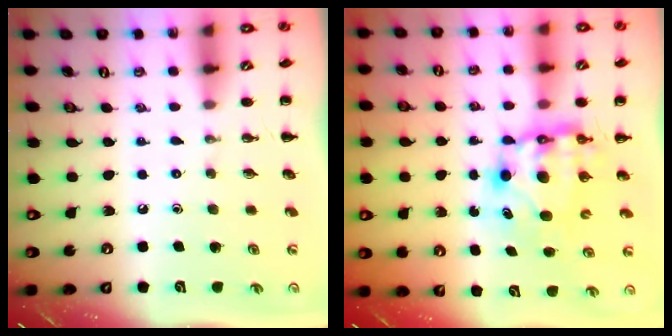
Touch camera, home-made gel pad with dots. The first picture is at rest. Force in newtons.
{"total": 7.3, "press": 7.0, "slide": 2.1}